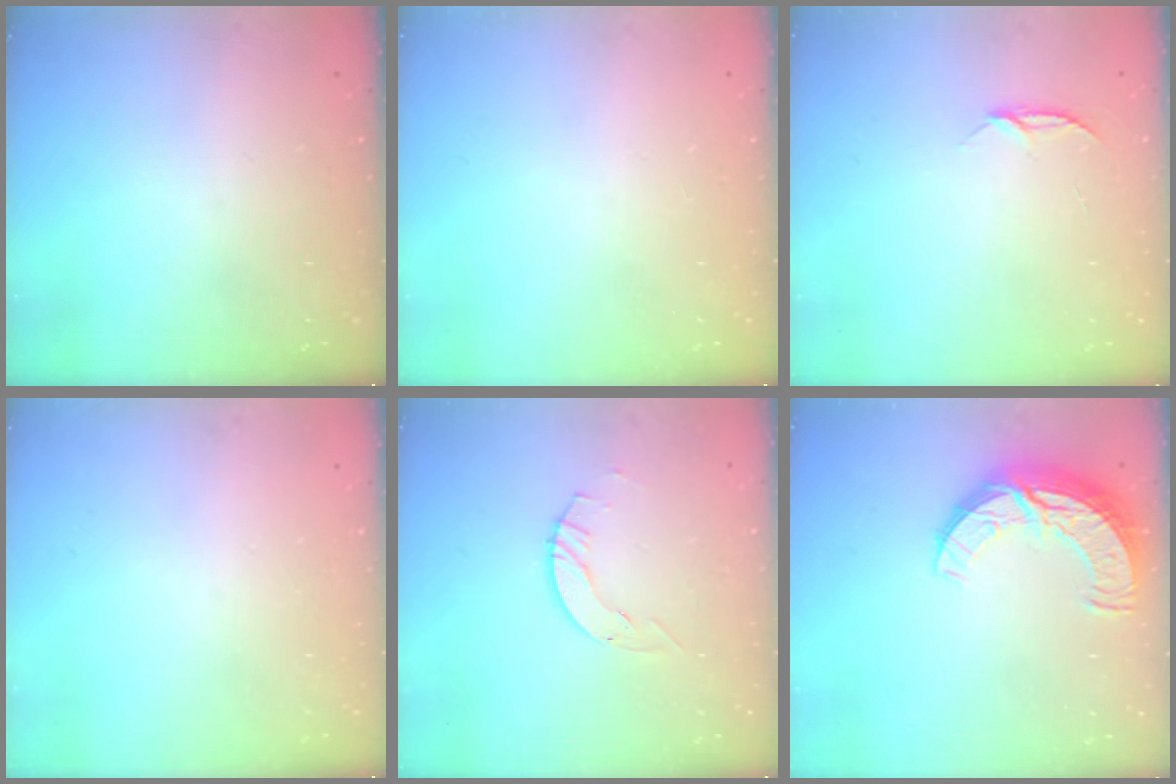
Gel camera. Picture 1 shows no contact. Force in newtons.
{"total": 0.0}
{"total": 4.0, "press": 4.0, "slide": 0.4}
{"total": 0.0}
{"total": 2.1, "press": 2.1, "slide": 0.3}
{"total": 11.6, "press": 11.5, "slide": 1.0}